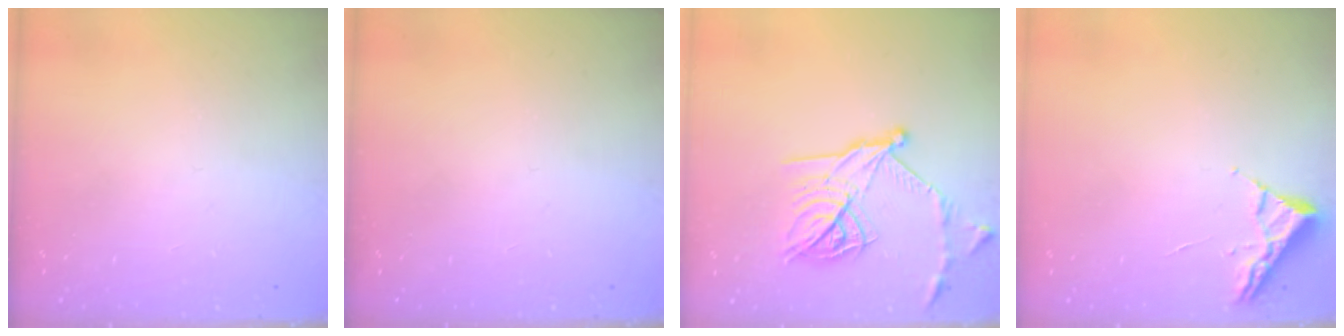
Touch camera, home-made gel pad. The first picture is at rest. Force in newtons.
{"total": 0.0}
{"total": 17.6, "press": 17.6, "slide": 0.9}
{"total": 2.6, "press": 2.6, "slide": 0.3}